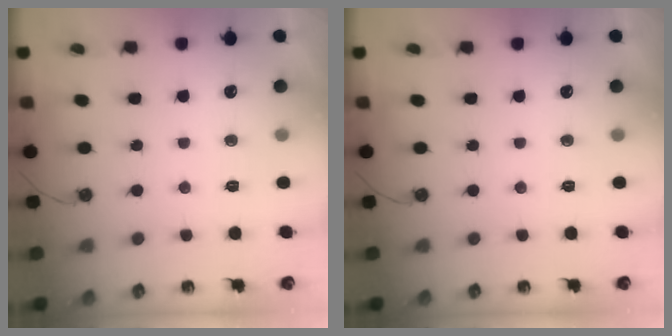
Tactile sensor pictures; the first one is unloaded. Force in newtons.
{"total": 0.0}